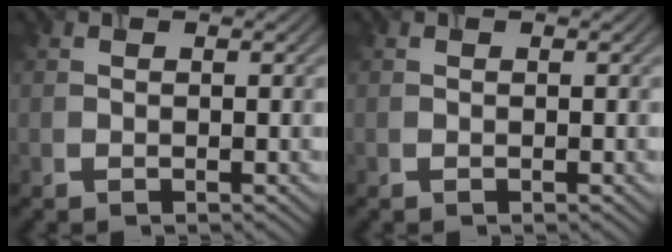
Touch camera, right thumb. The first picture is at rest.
{"total": 0.0}